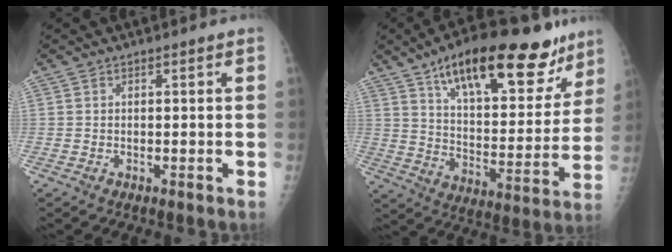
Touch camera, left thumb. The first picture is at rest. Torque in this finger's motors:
{"motor_torque": [0.42, 0.51, 1.56, -1.21, 0.38]}